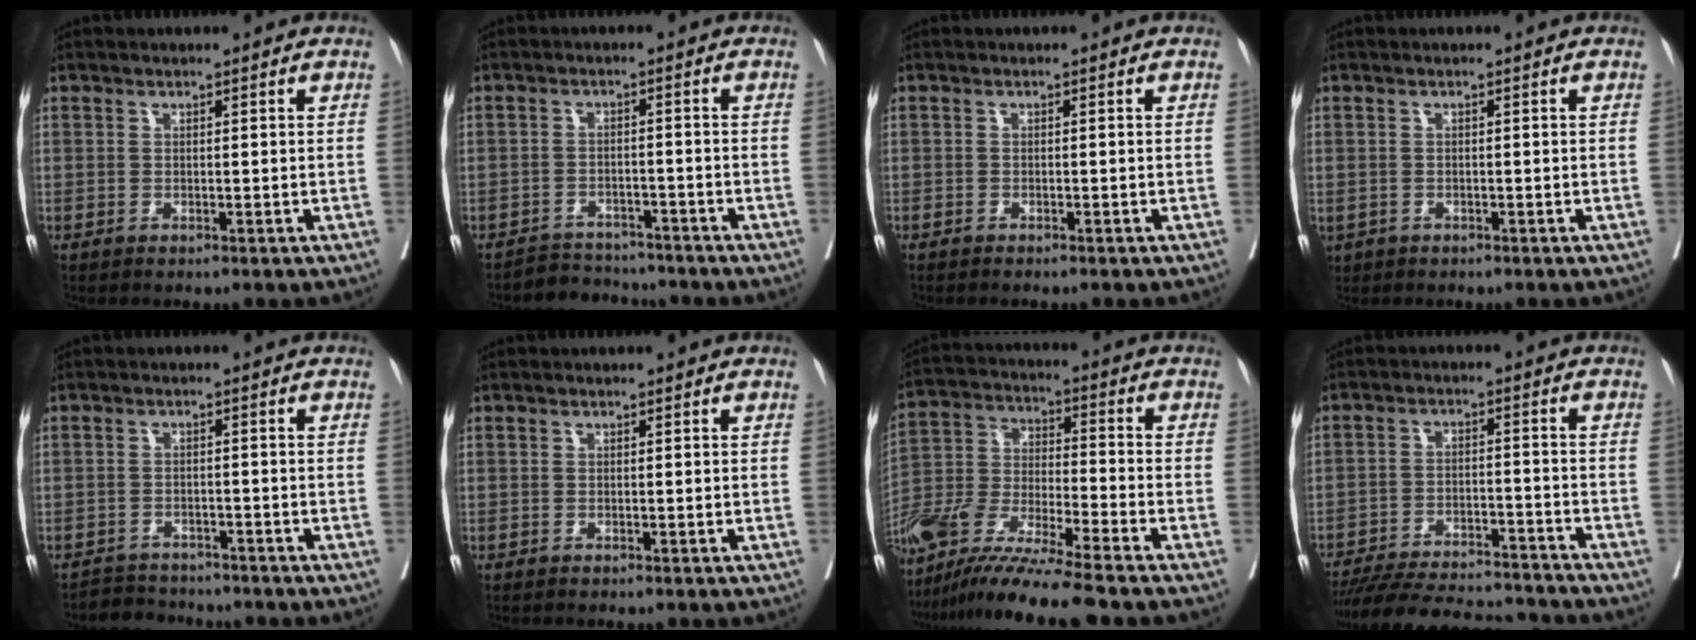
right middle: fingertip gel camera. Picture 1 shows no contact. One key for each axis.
{"total": 4.5, "fx": -4.2, "fy": 1.2, "fz": -1.0, "tx": 0.019, "ty": 0.006, "tz": -0.067}
{"total": 1.4, "fx": -1.2, "fy": 0.2, "fz": 0.7, "tx": -0.011, "ty": -0.002, "tz": -0.017}
{"total": 2.0, "fx": -1.1, "fy": 1.6, "fz": 0.7, "tx": -0.019, "ty": -0.003, "tz": -0.013}
{"total": 4.1, "fx": -3.9, "fy": 1.2, "fz": -0.4, "tx": 0.008, "ty": -0.005, "tz": -0.063}
{"total": 0.5, "fx": -0.5, "fy": 0.0, "fz": 0.2, "tx": 0.000, "ty": -0.001, "tz": -0.009}
{"total": 16.5, "fx": -13.6, "fy": -0.6, "fz": 9.2, "tx": -0.201, "ty": -0.029, "tz": -0.259}
{"total": 18.0, "fx": -16.7, "fy": 2.9, "fz": 6.0, "tx": -0.125, "ty": -0.015, "tz": -0.245}